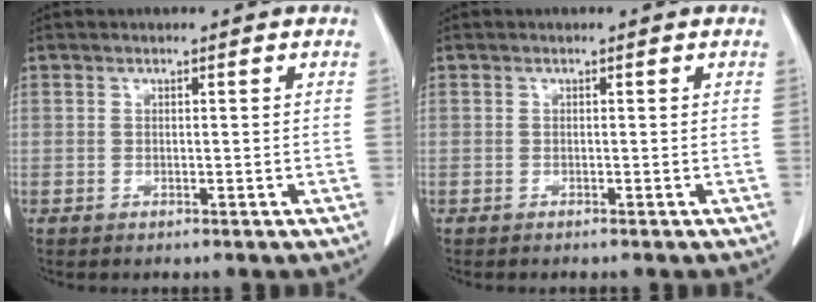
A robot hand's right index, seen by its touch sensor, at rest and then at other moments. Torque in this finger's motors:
{"motor_torque": [-0.11, 0.03, -0.04, -0.01]}